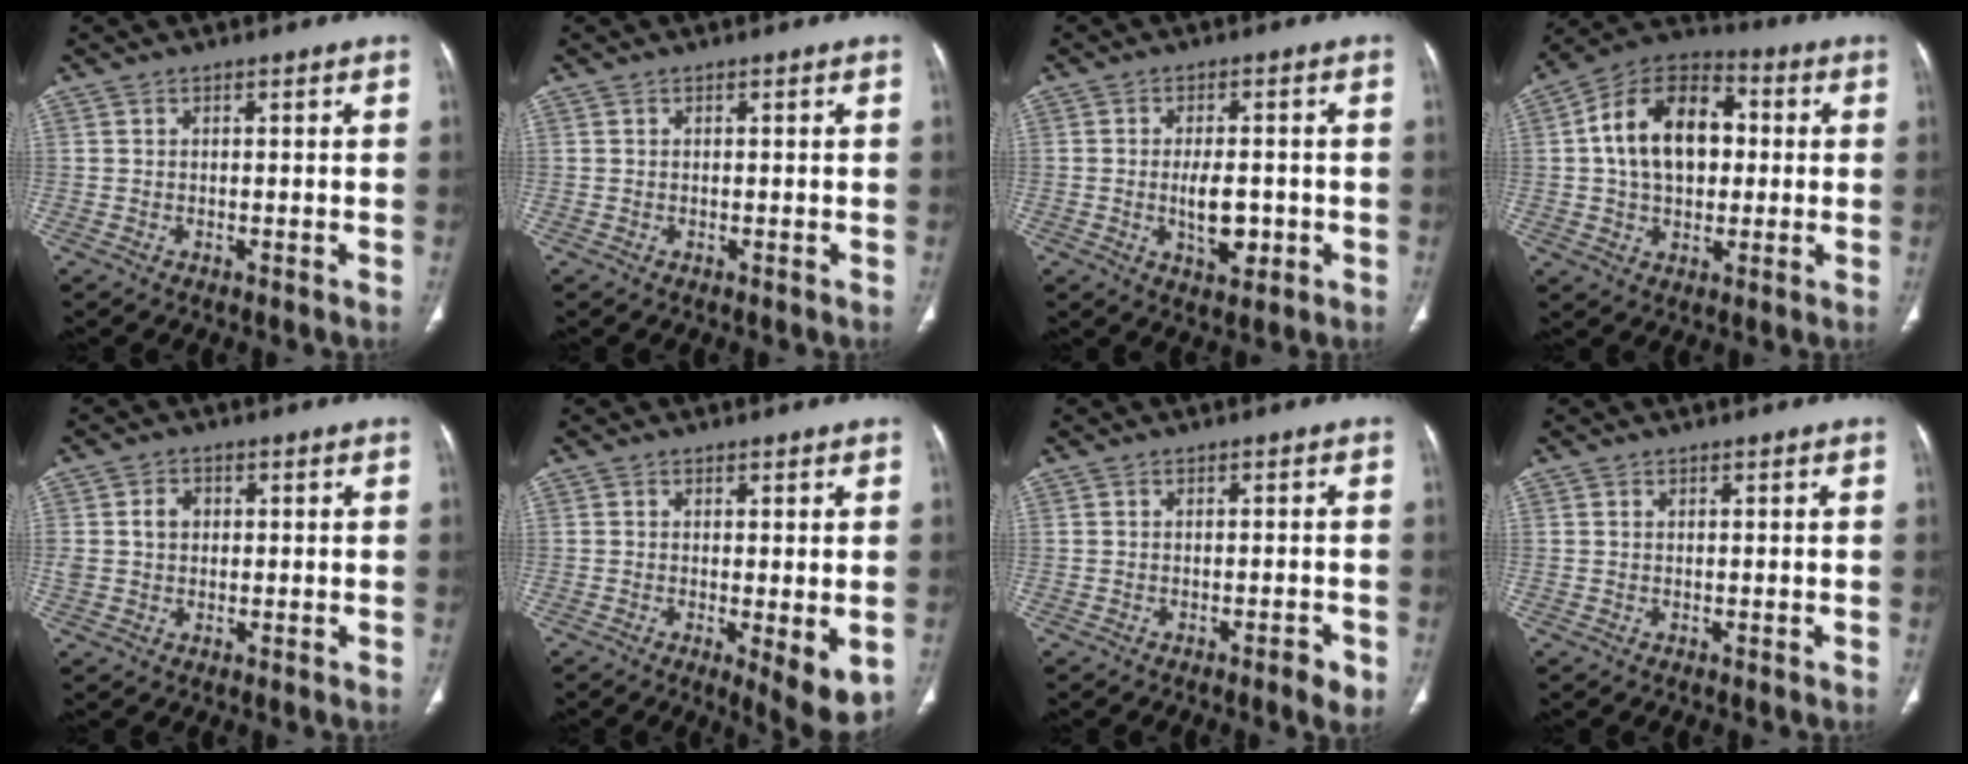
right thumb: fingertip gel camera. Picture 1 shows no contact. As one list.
[{"total": 0.0}, {"total": 6.5, "force": [-1.2, 3.3, 5.5], "torque": [-0.077, 0.001, -0.012]}, {"total": 17.4, "force": [2.0, 11.5, 12.9], "torque": [-0.189, 0.025, 0.026]}, {"total": 4.1, "force": [0.6, 3.3, 2.2], "torque": [-0.035, 0.008, 0.013]}, {"total": 6.8, "force": [-1.4, 2.0, 6.4], "torque": [-0.092, -0.022, -0.018]}, {"total": 2.7, "force": [-1.4, 0.7, 2.2], "torque": [-0.031, 0.004, -0.018]}, {"total": 0.0}]